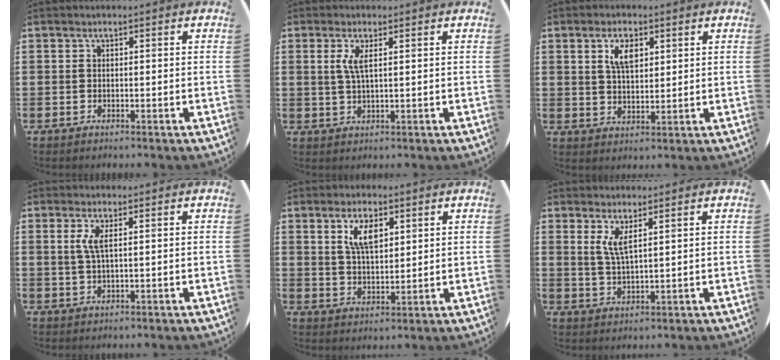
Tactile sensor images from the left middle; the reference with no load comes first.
{"total": 2.4, "force": [0.9, 0.4, 2.2], "torque": [-0.047, 0.003, 0.015]}
{"total": 4.3, "force": [2.3, 2.0, 3.1], "torque": [-0.051, 0.003, 0.036]}
{"total": 2.3, "force": [0.9, 0.3, 2.2], "torque": [-0.044, 0.003, 0.013]}
{"total": 5.4, "force": [2.9, 2.2, 3.9], "torque": [-0.068, 0.003, 0.047]}
{"total": 3.4, "force": [2.2, 0.5, 2.6], "torque": [-0.055, 0.002, 0.037]}